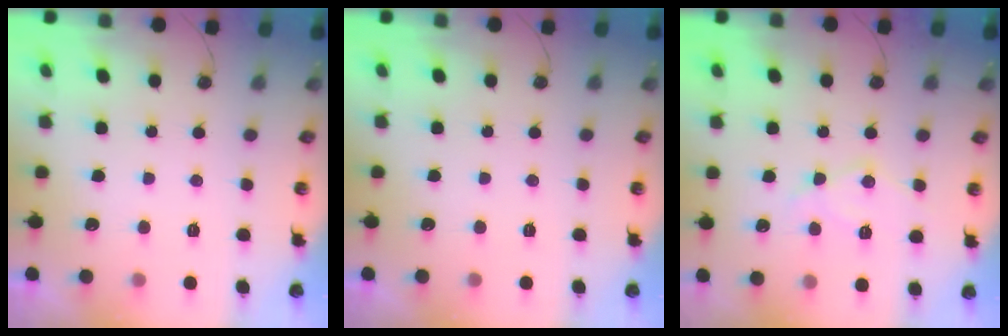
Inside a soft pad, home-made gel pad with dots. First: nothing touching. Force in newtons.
{"total": 0.0}
{"total": 10.0, "press": 10.0, "slide": 0.9}